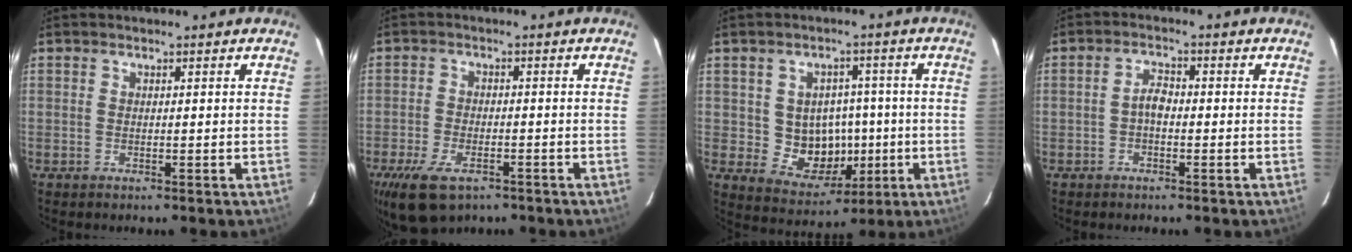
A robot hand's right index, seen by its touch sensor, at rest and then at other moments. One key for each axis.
{"total": 10.6, "fx": -6.7, "fy": 5.2, "fz": 6.4, "tx": -0.156, "ty": -0.026, "tz": -0.117}
{"total": 9.6, "fx": -0.9, "fy": 8.6, "fz": 4.1, "tx": -0.082, "ty": 0.007, "tz": 0.006}
{"total": 2.3, "fx": -0.8, "fy": 1.2, "fz": 1.8, "tx": -0.037, "ty": 0.009, "tz": -0.016}